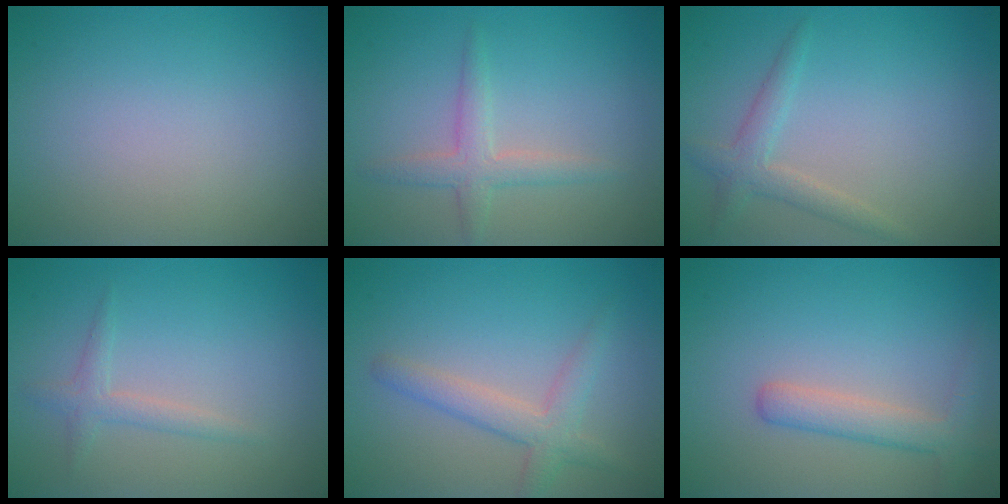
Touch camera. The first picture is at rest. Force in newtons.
{"total": 2.3, "press": 2.3, "slide": 0.0}
{"total": 2.1, "press": 2.1, "slide": 0.0}
{"total": 1.6, "press": 1.6, "slide": 0.1}
{"total": 3.0, "press": 3.0, "slide": 0.1}
{"total": 2.8, "press": 2.8, "slide": 0.1}